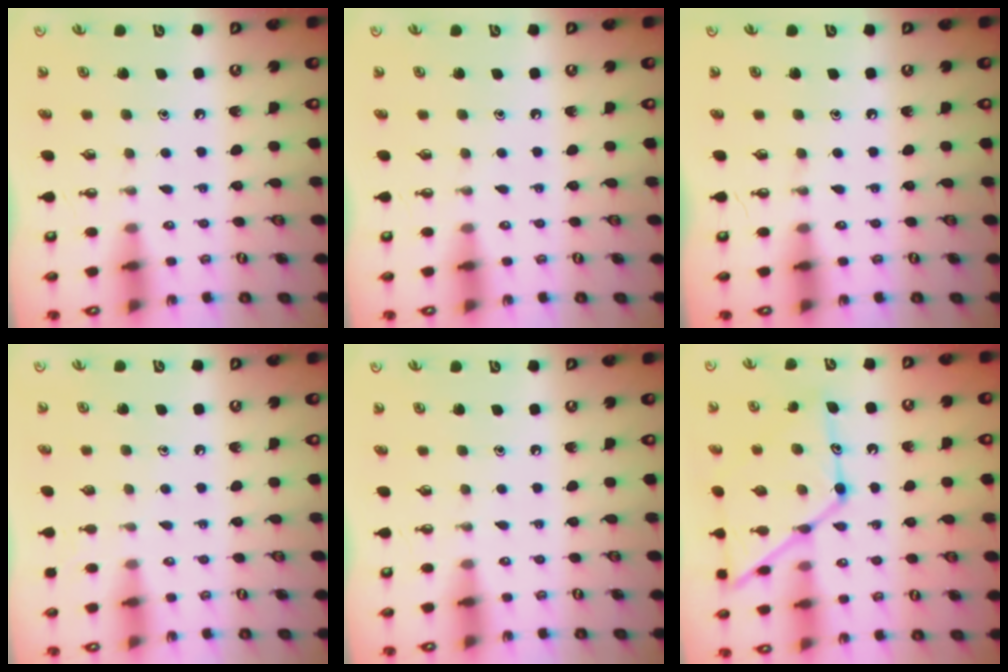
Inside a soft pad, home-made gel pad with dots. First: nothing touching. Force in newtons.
{"total": 0.0}
{"total": 0.0}
{"total": 2.5, "press": 2.5, "slide": 0.3}
{"total": 0.0}
{"total": 17.2, "press": 17.1, "slide": 1.5}